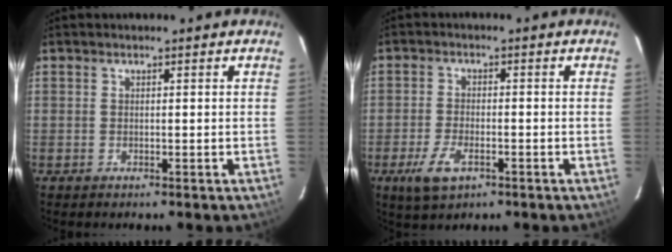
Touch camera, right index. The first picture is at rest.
{"total": 6.3, "force": [-3.2, 3.0, 4.6], "torque": [-0.113, -0.009, -0.057]}